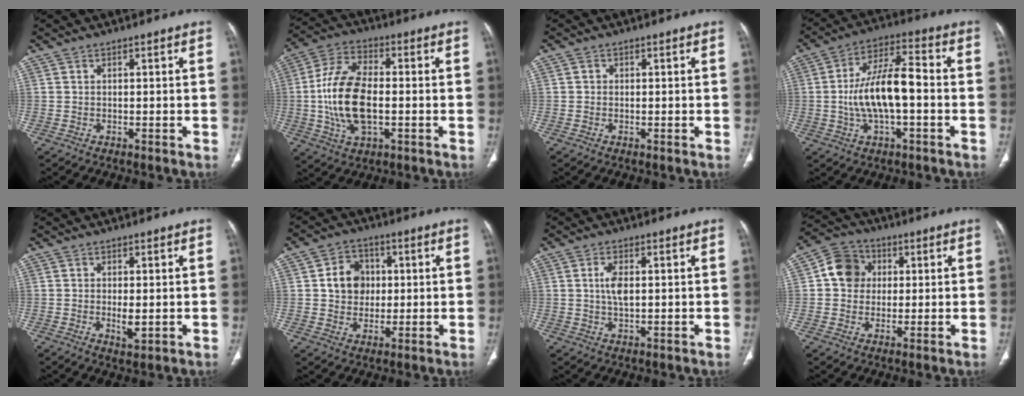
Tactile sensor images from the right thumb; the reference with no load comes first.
{"total": 15.1, "force": [-1.4, 7.8, 12.8], "torque": [-0.258, 0.015, -0.027]}
{"total": 0.8, "force": [0.0, 0.7, 0.2], "torque": [0.001, 0.003, -0.001]}
{"total": 13.4, "force": [-1.5, 5.3, 12.2], "torque": [-0.227, 0.033, -0.030]}
{"total": 2.9, "force": [-0.3, 1.1, 2.7], "torque": [-0.051, -0.009, -0.003]}
{"total": 8.1, "force": [1.0, 6.9, 4.1], "torque": [-0.033, 0.003, 0.012]}
{"total": 3.8, "force": [0.5, 1.7, 3.3], "torque": [-0.068, -0.001, 0.009]}
{"total": 8.3, "force": [1.3, 7.4, 3.5], "torque": [-0.038, 0.009, 0.013]}